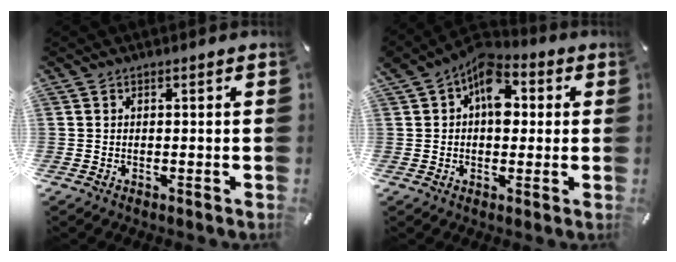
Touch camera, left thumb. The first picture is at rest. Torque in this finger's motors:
{"motor_torque": [2.15, 2.86, 2.06, -0.71, 0.63]}